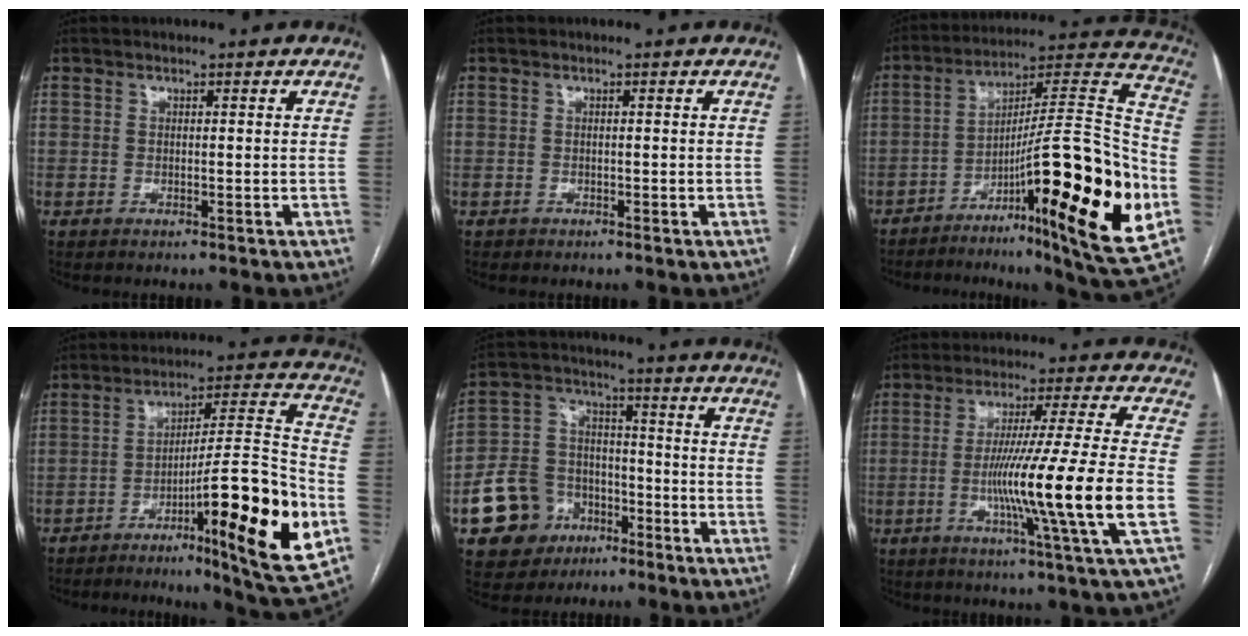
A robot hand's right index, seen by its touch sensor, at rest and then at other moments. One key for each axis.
{"total": 0.6, "fx": -0.4, "fy": 0.5, "fz": -0.1, "tx": 0.000, "ty": 0.005, "tz": -0.009}
{"total": 27.9, "fx": -8.9, "fy": 2.7, "fz": 26.3, "tx": -0.344, "ty": 0.000, "tz": -0.133}
{"total": 20.6, "fx": -7.1, "fy": 1.4, "fz": 19.3, "tx": -0.262, "ty": 0.002, "tz": -0.102}
{"total": 12.7, "fx": -6.1, "fy": 10.1, "fz": 4.8, "tx": -0.107, "ty": 0.032, "tz": -0.098}
{"total": 15.9, "fx": -3.7, "fy": -2.7, "fz": 15.3, "tx": -0.269, "ty": -0.020, "tz": -0.070}